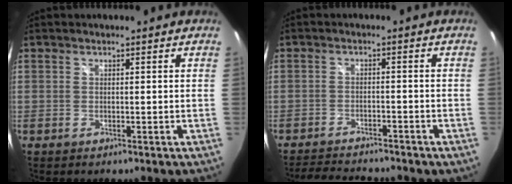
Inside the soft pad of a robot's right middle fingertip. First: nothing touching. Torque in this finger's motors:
{"motor_torque": [0.35, -1.20, 0.02, 0.04]}